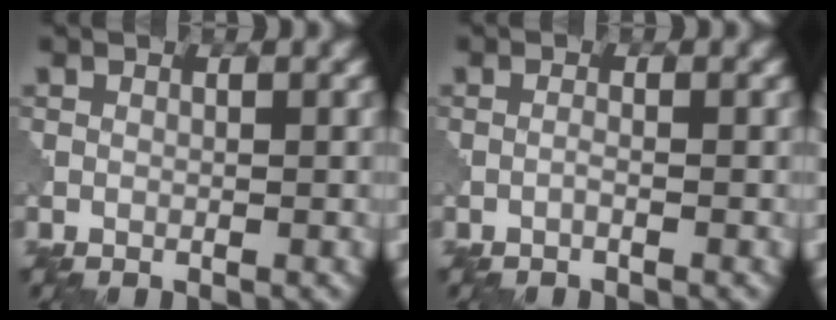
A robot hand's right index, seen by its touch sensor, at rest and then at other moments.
{"total": 0.6, "force": [-0.3, 0.1, 0.5], "torque": [-0.006, 0.002, -0.008]}